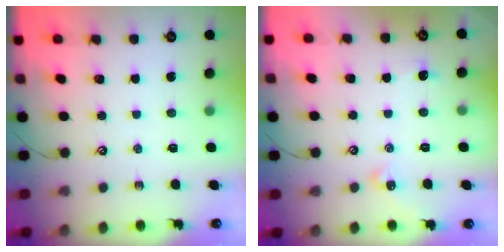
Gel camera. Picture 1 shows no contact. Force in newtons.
{"total": 1.4, "press": 1.3, "slide": 0.6}